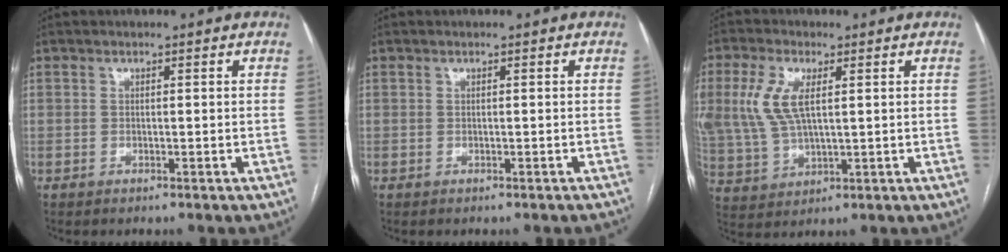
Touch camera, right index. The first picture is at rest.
{"total": 1.3, "force": [-1.3, 0.4, 0.2], "torque": [0.002, -0.001, -0.019]}
{"total": 9.9, "force": [2.7, 4.4, 8.5], "torque": [-0.206, 0.010, 0.060]}